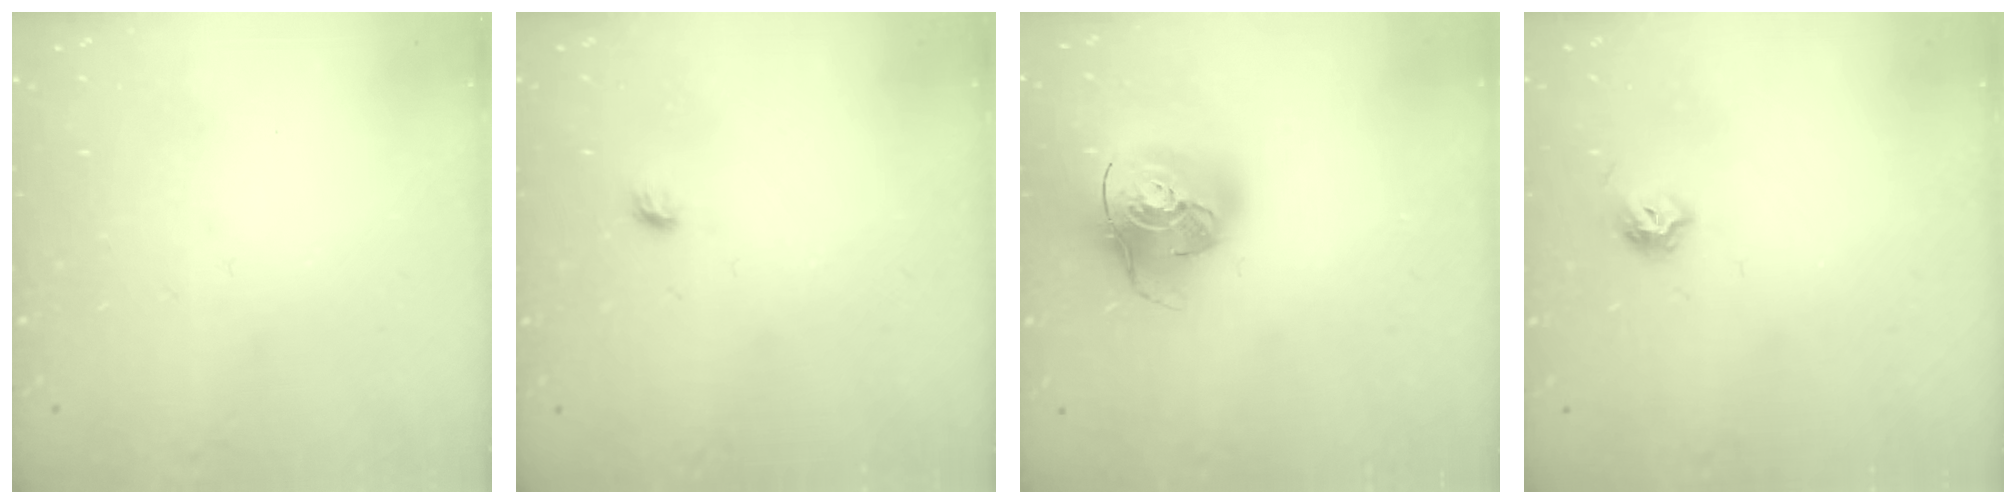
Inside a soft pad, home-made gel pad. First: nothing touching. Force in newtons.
{"total": 3.7, "press": 3.6, "slide": 1.0}
{"total": 17.5, "press": 17.3, "slide": 2.6}
{"total": 5.9, "press": 5.9, "slide": 0.8}